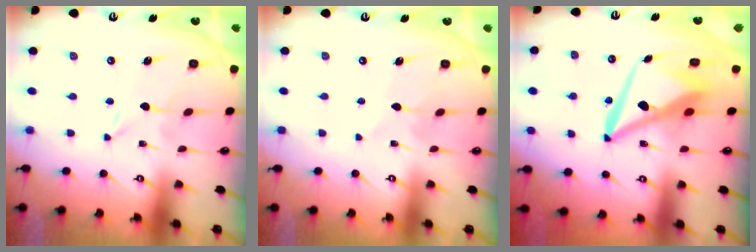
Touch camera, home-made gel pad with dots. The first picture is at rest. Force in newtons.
{"total": 2.7, "press": 2.7, "slide": 0.3}
{"total": 10.3, "press": 10.2, "slide": 1.7}